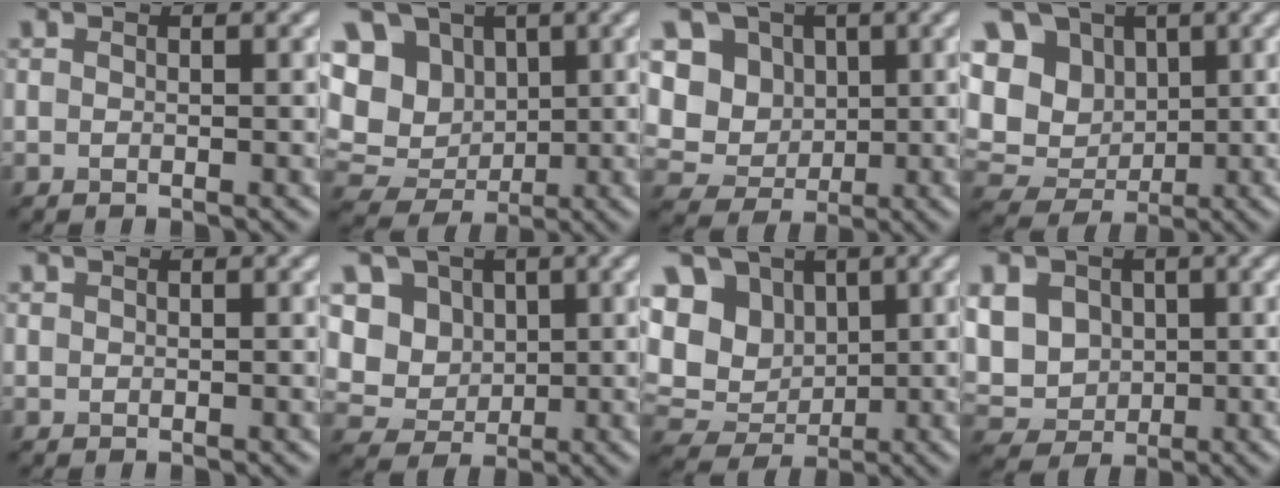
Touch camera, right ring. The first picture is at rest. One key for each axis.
{"total": 9.0, "fx": 3.0, "fy": 7.6, "fz": 3.8, "tx": -0.115, "ty": 0.024, "tz": 0.071}
{"total": 7.7, "fx": 2.9, "fy": 6.7, "fz": 2.6, "tx": -0.089, "ty": 0.016, "tz": 0.069}
{"total": 9.5, "fx": 3.0, "fy": 8.1, "fz": 4.1, "tx": -0.127, "ty": 0.021, "tz": 0.074}
{"total": 0.7, "fx": 0.0, "fy": -0.4, "fz": -0.6, "tx": -0.003, "ty": -0.002, "tz": 0.006}
{"total": 5.7, "fx": 2.4, "fy": 4.9, "fz": 1.7, "tx": -0.068, "ty": 0.008, "tz": 0.067}
{"total": 8.6, "fx": 2.9, "fy": 7.2, "fz": 3.7, "tx": -0.112, "ty": 0.020, "tz": 0.068}
{"total": 6.8, "fx": 1.6, "fy": 6.0, "fz": 2.8, "tx": -0.095, "ty": 0.021, "tz": 0.049}